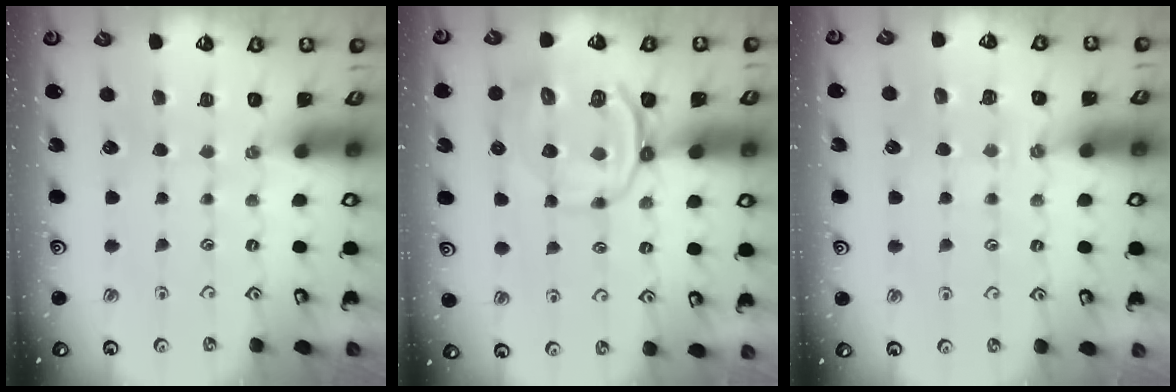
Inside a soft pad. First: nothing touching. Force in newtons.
{"total": 11.3, "press": 11.1, "slide": 2.3}
{"total": 5.8, "press": 5.8, "slide": 0.1}